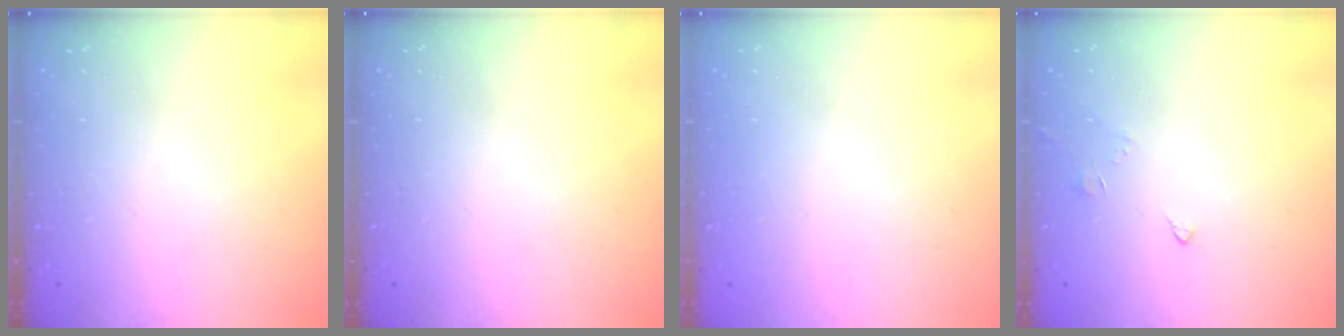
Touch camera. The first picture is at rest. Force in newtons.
{"total": 0.0}
{"total": 1.8, "press": 1.8, "slide": 0.1}
{"total": 2.5, "press": 2.4, "slide": 0.6}